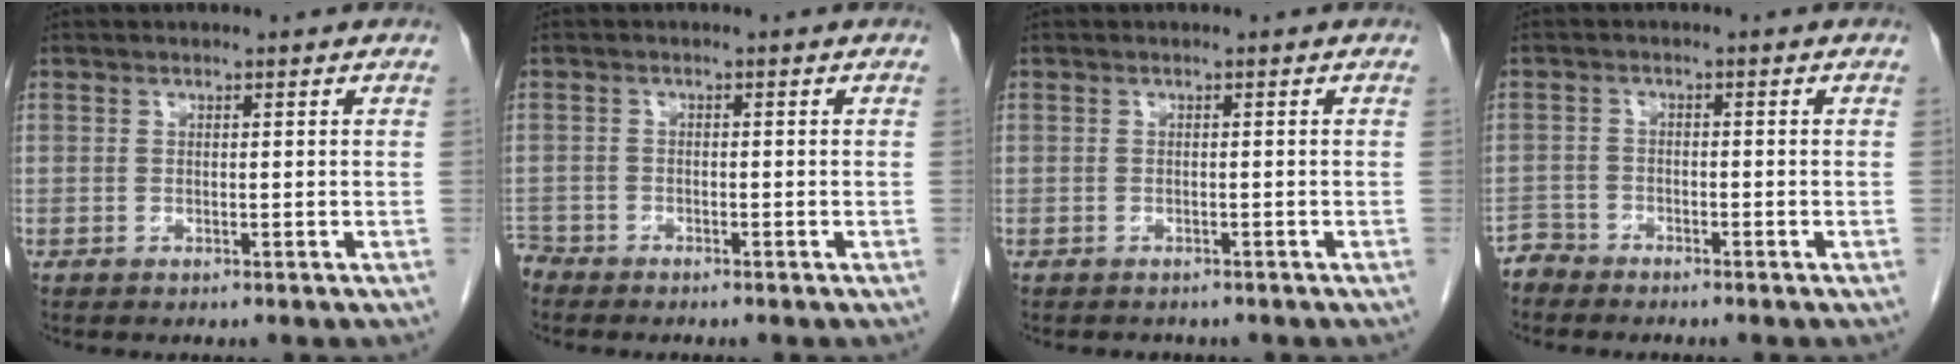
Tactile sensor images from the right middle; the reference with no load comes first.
{"total": 2.4, "force": [-2.3, 0.7, -0.1], "torque": [-0.001, -0.004, -0.046]}
{"total": 1.9, "force": [-1.6, 0.9, 0.3], "torque": [-0.009, -0.001, -0.021]}
{"total": 2.5, "force": [-2.3, 0.5, -0.7], "torque": [0.015, -0.005, -0.049]}